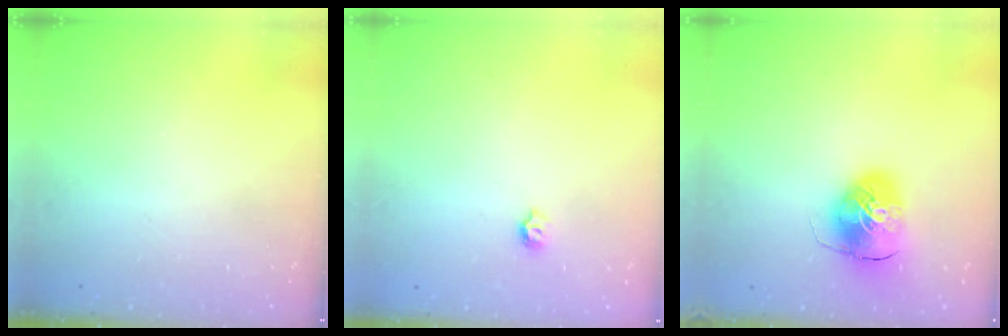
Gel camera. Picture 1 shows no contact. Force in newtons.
{"total": 4.7, "press": 4.6, "slide": 0.5}
{"total": 9.8, "press": 9.7, "slide": 1.5}